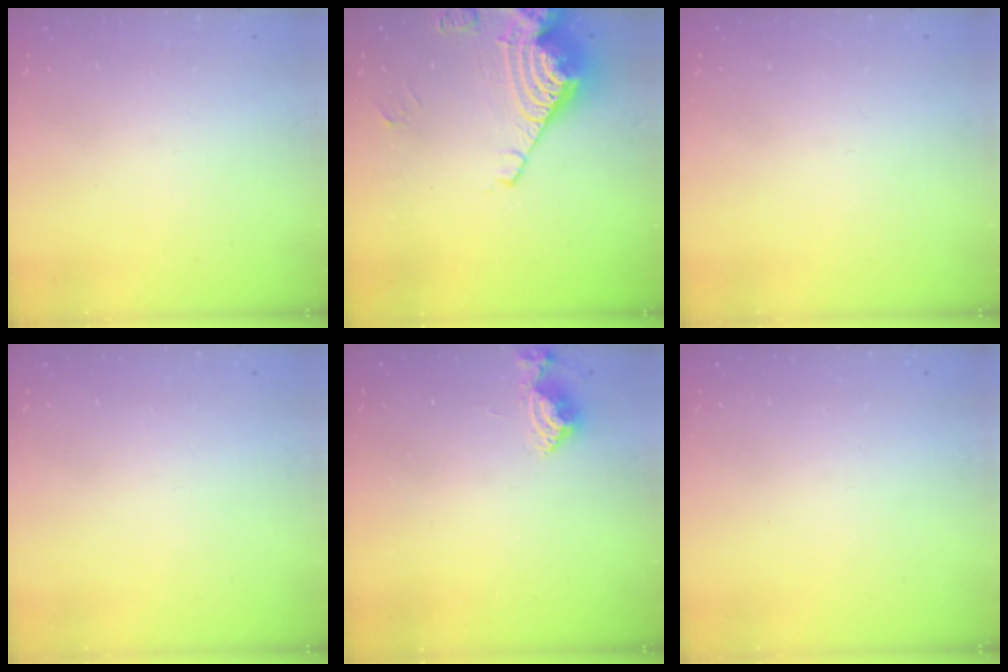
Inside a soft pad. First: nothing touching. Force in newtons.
{"total": 13.9, "press": 13.8, "slide": 1.7}
{"total": 0.0}
{"total": 0.0}
{"total": 5.3, "press": 5.3, "slide": 0.7}
{"total": 0.0}